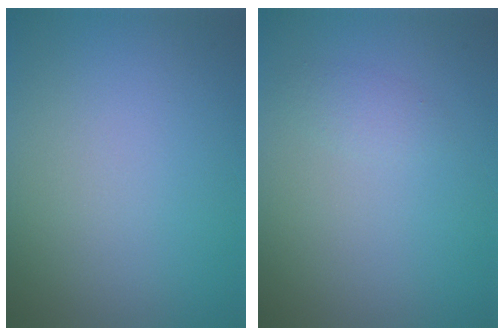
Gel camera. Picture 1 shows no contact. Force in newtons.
{"total": 0.9, "press": 0.9, "slide": 0.0}